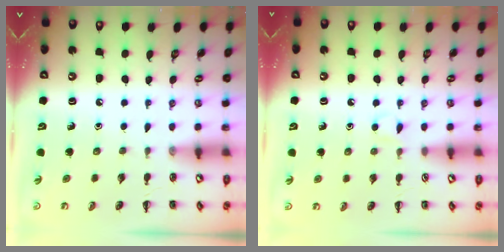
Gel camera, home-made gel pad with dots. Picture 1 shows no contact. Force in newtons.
{"total": 2.9, "press": 2.7, "slide": 0.9}